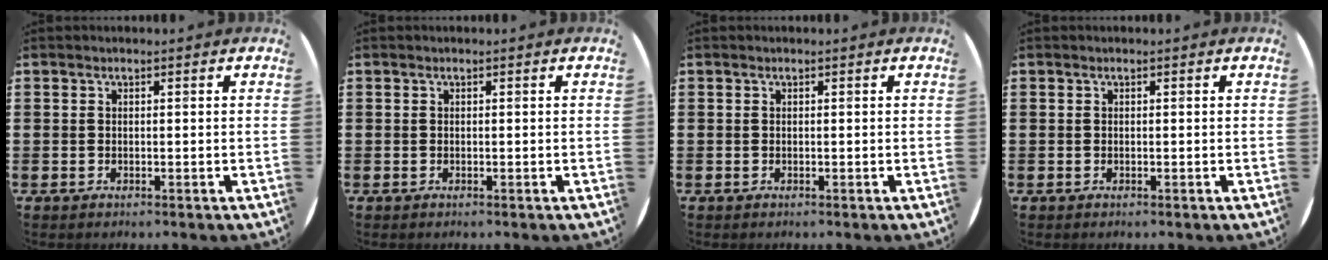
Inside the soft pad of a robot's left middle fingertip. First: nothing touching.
{"total": 0.0}
{"total": 0.0}
{"total": 0.0}